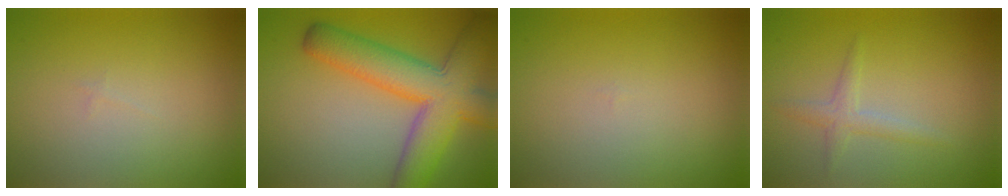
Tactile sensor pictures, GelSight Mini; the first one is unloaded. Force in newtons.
{"total": 9.1, "press": 9.1, "slide": 0.4}
{"total": 0.0}
{"total": 1.5, "press": 1.5, "slide": 0.0}